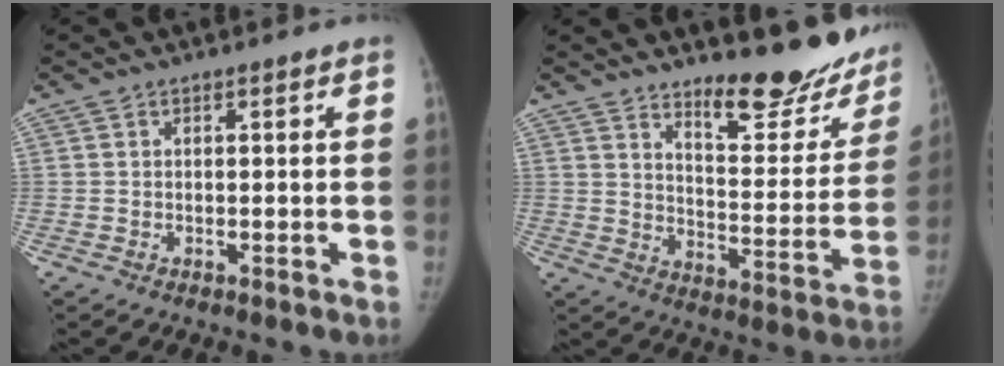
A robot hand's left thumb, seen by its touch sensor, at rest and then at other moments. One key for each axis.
{"total": 19.2, "fx": 15.2, "fy": 6.4, "fz": 9.8, "tx": -0.079, "ty": -0.122, "tz": 0.204}